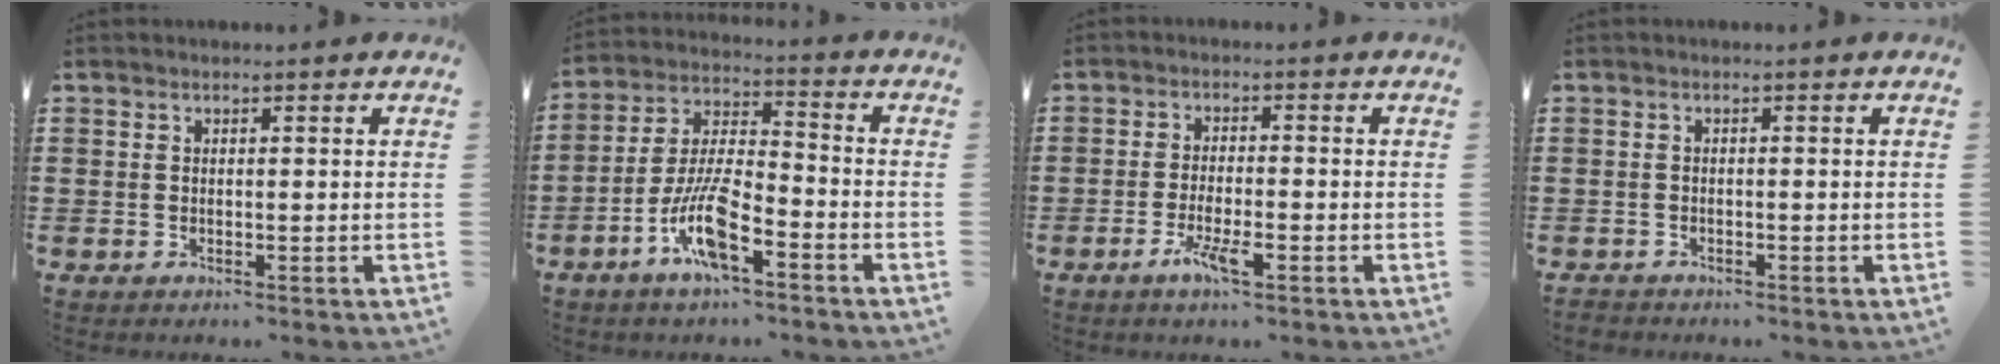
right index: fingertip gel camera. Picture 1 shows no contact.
{"total": 9.9, "force": [-5.3, 2.9, 7.8], "torque": [-0.179, -0.002, -0.102]}
{"total": 4.0, "force": [-2.1, 0.9, 3.3], "torque": [-0.073, -0.007, -0.042]}
{"total": 0.9, "force": [-0.9, 0.2, 0.0], "torque": [-0.003, -0.001, -0.020]}